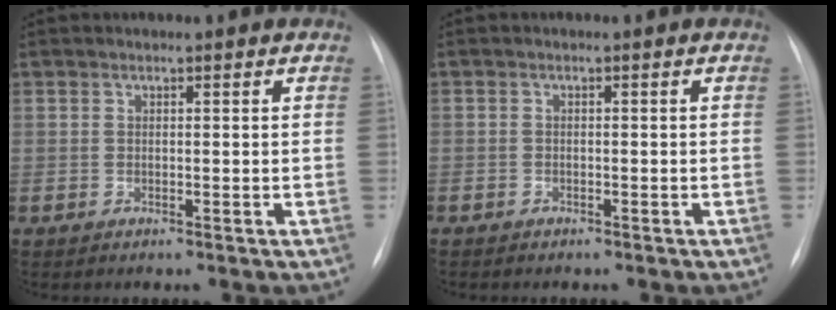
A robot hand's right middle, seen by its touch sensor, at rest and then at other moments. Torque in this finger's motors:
{"motor_torque": [0.12, -0.25, -0.90, -0.21]}